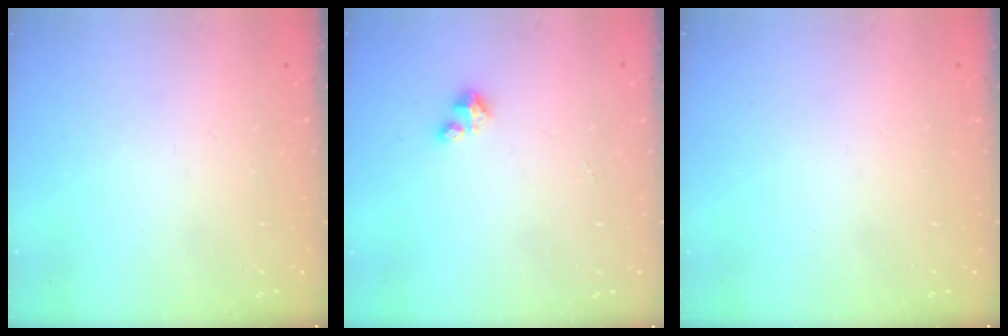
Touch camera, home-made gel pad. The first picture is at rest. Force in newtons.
{"total": 2.0, "press": 2.0, "slide": 0.3}
{"total": 0.0}